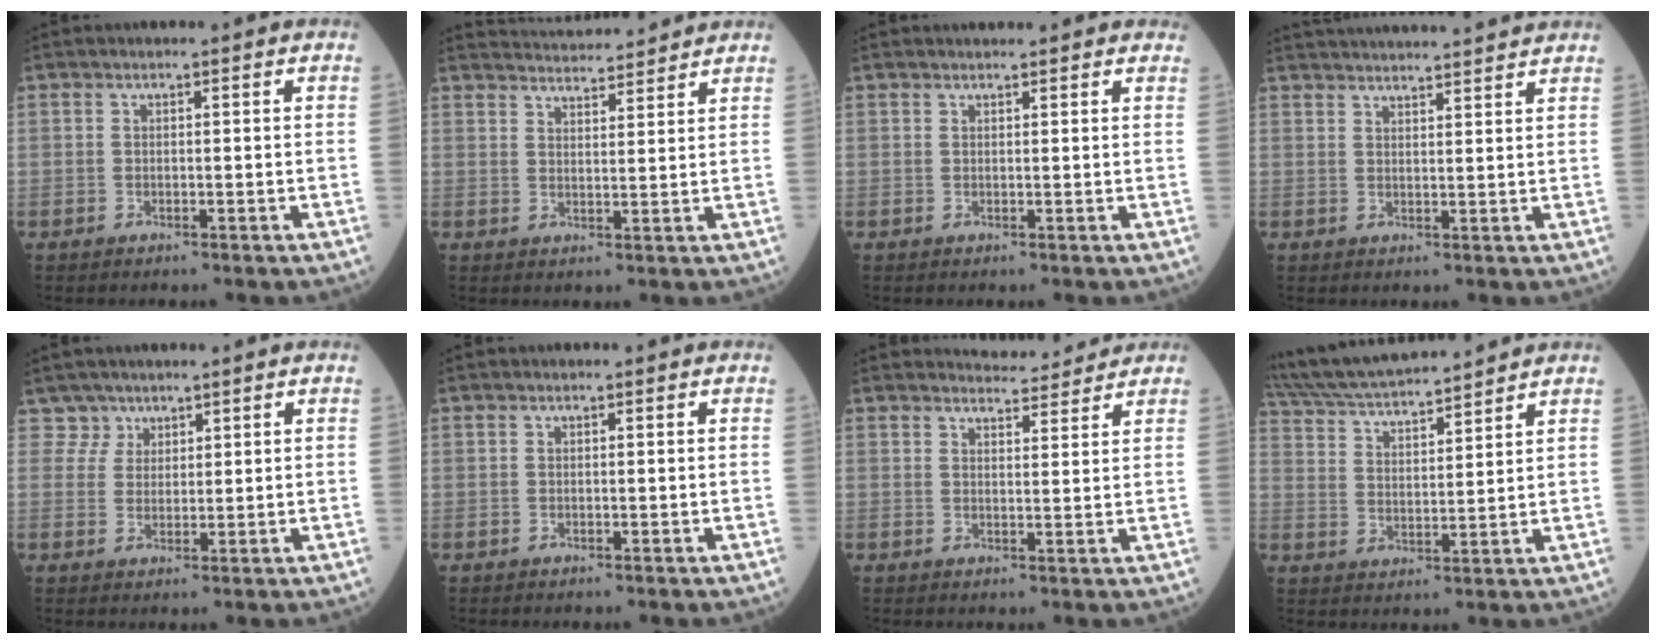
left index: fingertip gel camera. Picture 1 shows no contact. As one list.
[{"total": 9.6, "force": [9.4, 0.6, 1.8], "torque": [-0.029, 0.019, 0.132]}, {"total": 4.2, "force": [3.8, 1.0, 1.3], "torque": [-0.013, 0.026, 0.038]}, {"total": 15.2, "force": [14.6, 0.2, 4.3], "torque": [-0.075, 0.017, 0.201]}, {"total": 2.7, "force": [1.9, 1.7, -0.7], "torque": [0.023, 0.004, 0.033]}, {"total": 0.0}, {"total": 4.7, "force": [4.7, 0.8, 0.0], "torque": [-0.005, 0.009, 0.059]}, {"total": 15.2, "force": [14.1, 1.1, 5.6], "torque": [-0.110, 0.026, 0.244]}]